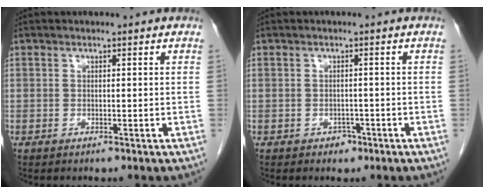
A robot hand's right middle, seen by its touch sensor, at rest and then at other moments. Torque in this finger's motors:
{"motor_torque": [-0.12, -0.02, 0.03, 0.00]}